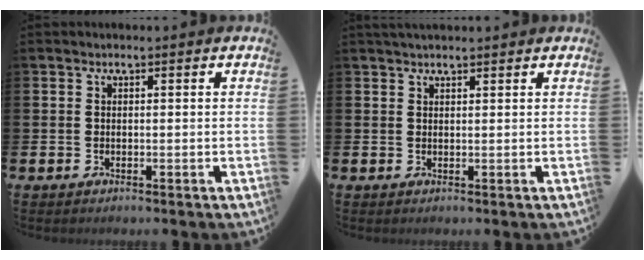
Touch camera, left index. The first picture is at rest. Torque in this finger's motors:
{"motor_torque": [-0.33, -1.81, -0.10, 0.04]}